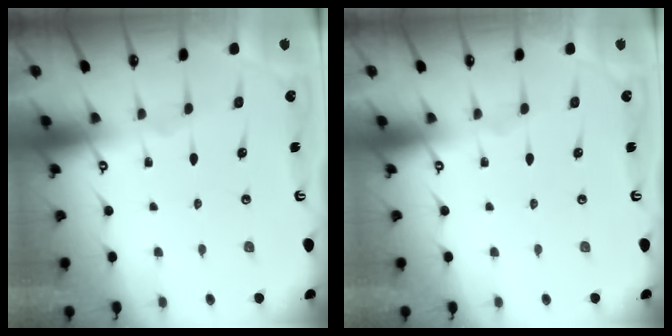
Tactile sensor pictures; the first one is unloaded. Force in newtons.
{"total": 0.0}